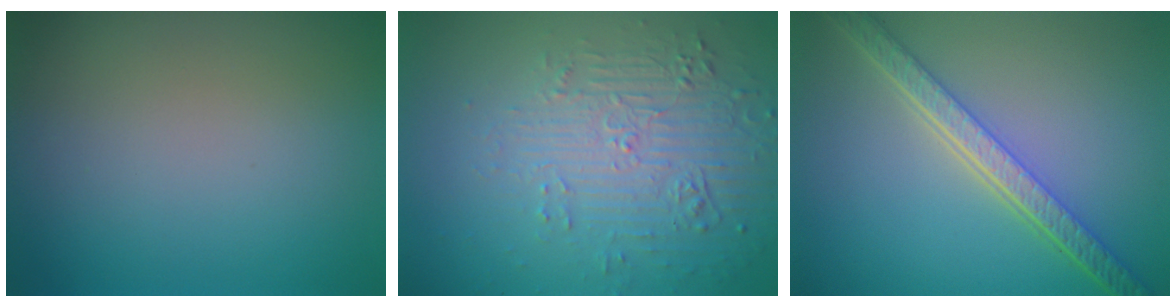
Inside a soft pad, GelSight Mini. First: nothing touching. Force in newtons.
{"total": 5.9, "press": 3.6, "slide": 4.7}
{"total": 5.7, "press": 4.4, "slide": 3.7}